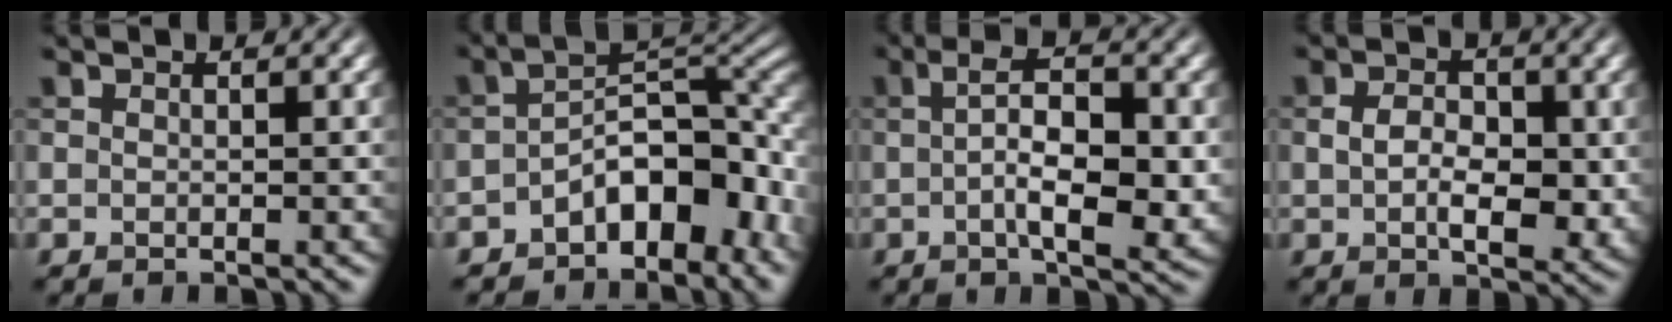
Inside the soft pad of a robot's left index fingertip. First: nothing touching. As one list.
[{"total": 8.9, "force": [-3.8, 4.7, 6.6], "torque": [-0.075, 0.006, -0.075]}, {"total": 6.8, "force": [-0.4, 2.4, 6.3], "torque": [-0.101, -0.004, -0.005]}, {"total": 4.9, "force": [0.0, 2.9, 3.9], "torque": [-0.064, -0.006, 0.000]}]